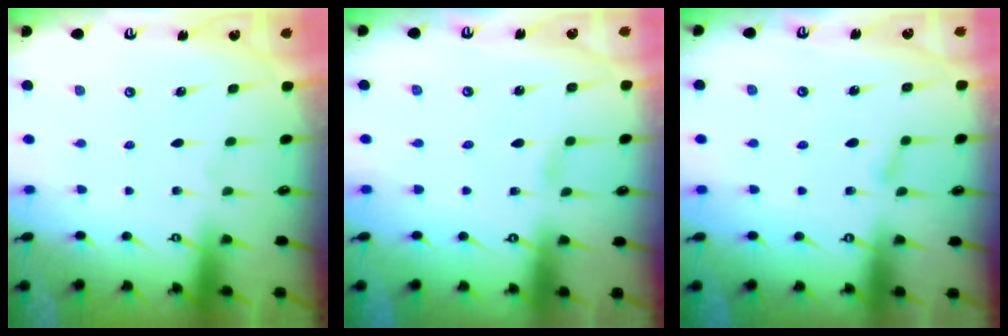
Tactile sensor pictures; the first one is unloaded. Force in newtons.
{"total": 0.6, "press": 0.6, "slide": 0.1}
{"total": 5.2, "press": 5.2, "slide": 0.4}